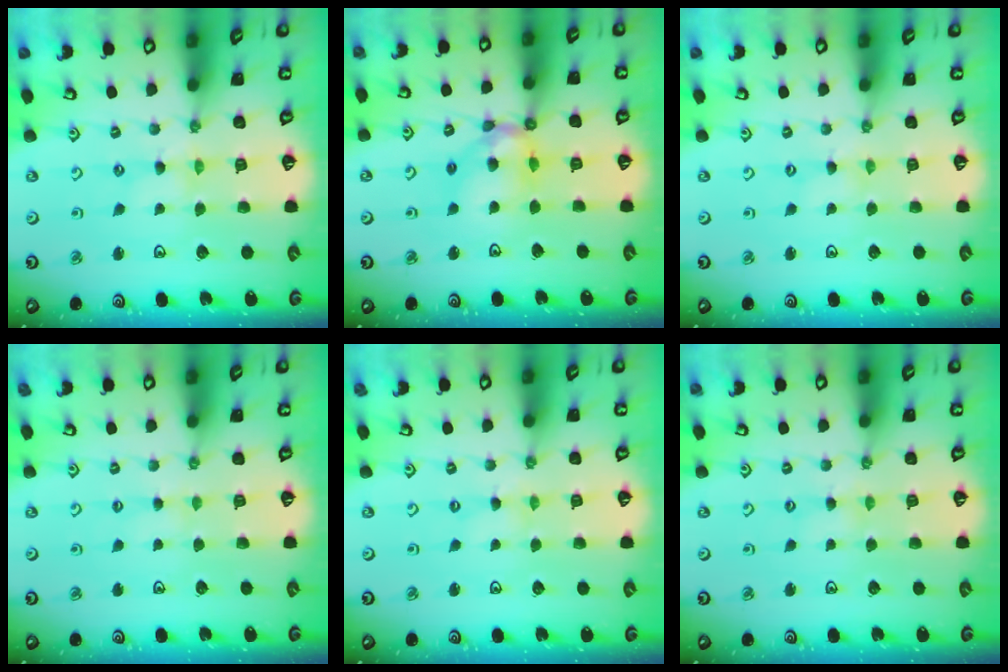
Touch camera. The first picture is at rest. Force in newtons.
{"total": 12.3, "press": 12.3, "slide": 1.3}
{"total": 0.0}
{"total": 1.9, "press": 1.9, "slide": 0.3}
{"total": 0.6, "press": 0.6, "slide": 0.2}
{"total": 1.8, "press": 1.7, "slide": 0.3}